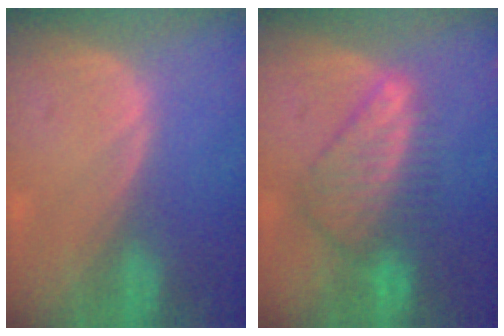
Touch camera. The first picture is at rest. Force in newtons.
{"total": 7.7, "press": 7.0, "slide": 3.2}